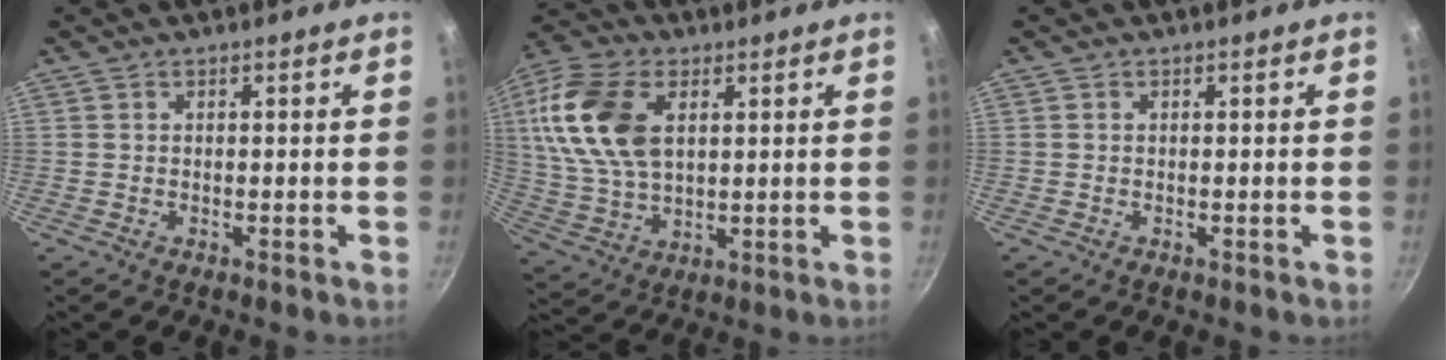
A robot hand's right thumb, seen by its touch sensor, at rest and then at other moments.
{"total": 17.8, "force": [4.8, 11.0, 13.2], "torque": [-0.253, -0.004, 0.094]}
{"total": 0.0}